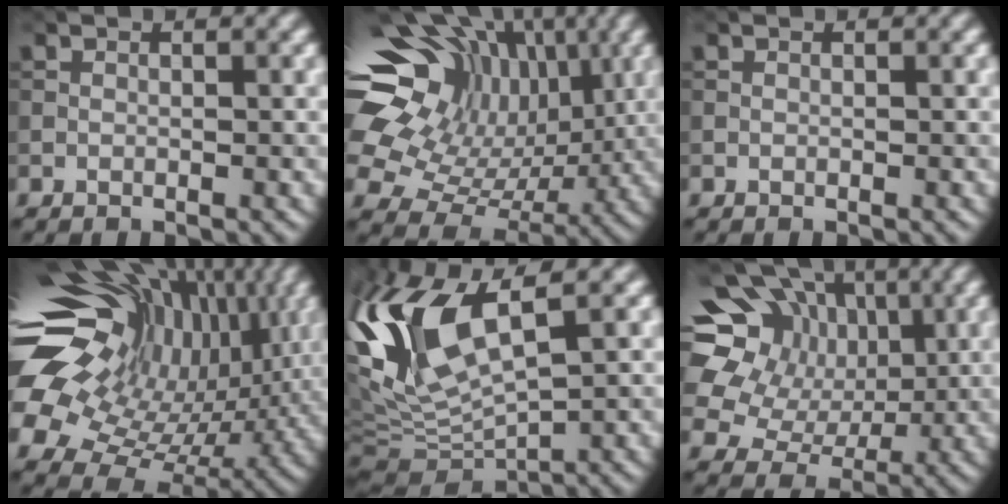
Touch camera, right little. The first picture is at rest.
{"total": 18.0, "force": [5.6, 12.7, 11.5], "torque": [-0.246, 0.035, 0.115]}
{"total": 0.0}
{"total": 18.6, "force": [5.0, 11.7, 13.5], "torque": [-0.258, 0.023, 0.110]}
{"total": 11.8, "force": [3.6, 4.7, 10.3], "torque": [-0.240, 0.004, 0.066]}
{"total": 13.5, "force": [4.6, 10.8, 6.7], "torque": [-0.163, 0.046, 0.065]}